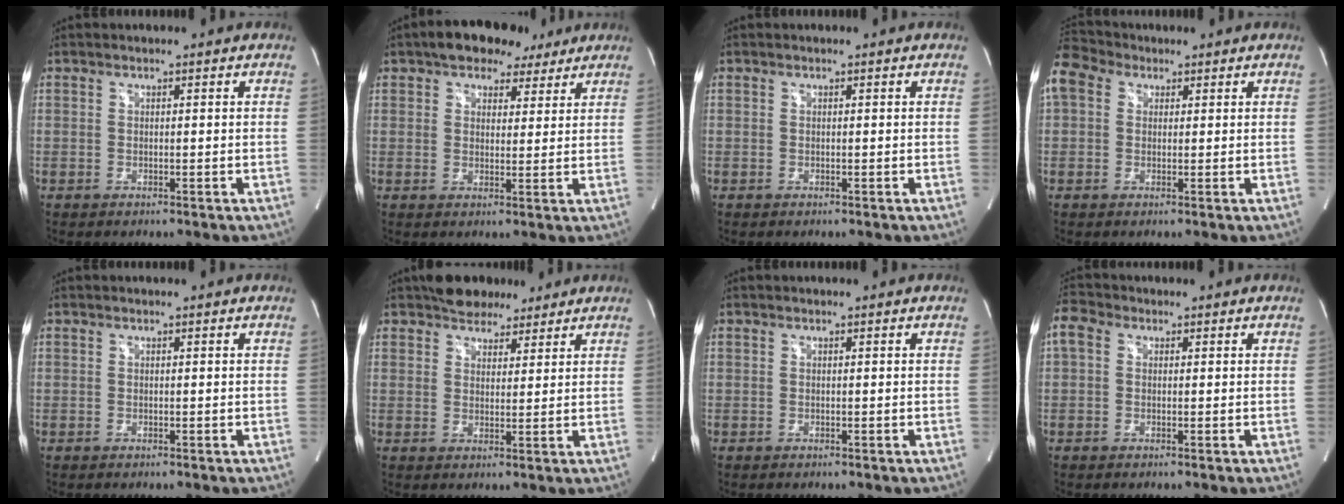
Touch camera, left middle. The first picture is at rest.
{"total": 8.6, "force": [6.1, 4.5, 4.2], "torque": [-0.053, 0.027, 0.091]}
{"total": 0.0}
{"total": 7.5, "force": [3.7, 5.4, 3.6], "torque": [-0.096, 0.048, 0.075]}
{"total": 0.0}
{"total": 6.7, "force": [5.5, 3.1, 2.4], "torque": [-0.035, 0.016, 0.091]}
{"total": 0.0}
{"total": 3.8, "force": [1.1, 2.8, 2.2], "torque": [-0.062, 0.026, 0.019]}